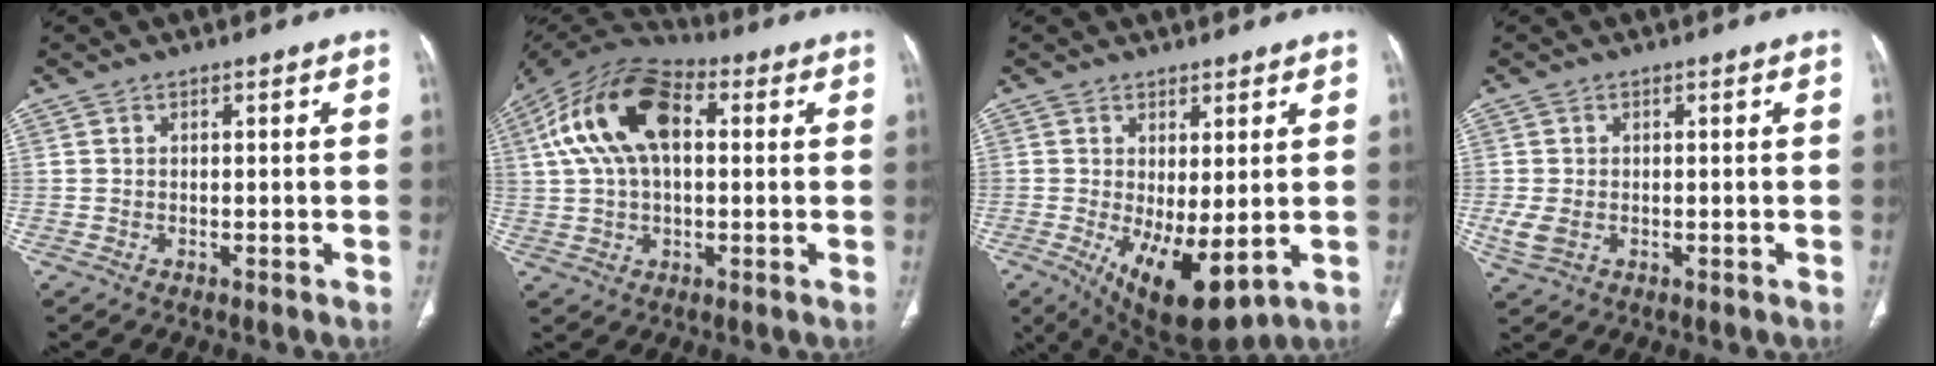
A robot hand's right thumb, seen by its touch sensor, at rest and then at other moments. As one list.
[{"total": 17.1, "force": [3.8, 9.7, 13.6], "torque": [-0.253, 0.033, 0.059]}, {"total": 11.2, "force": [-1.8, 4.6, 10.1], "torque": [-0.163, -0.023, -0.006]}, {"total": 3.6, "force": [-0.5, 2.5, 2.5], "torque": [-0.067, -0.002, -0.005]}]